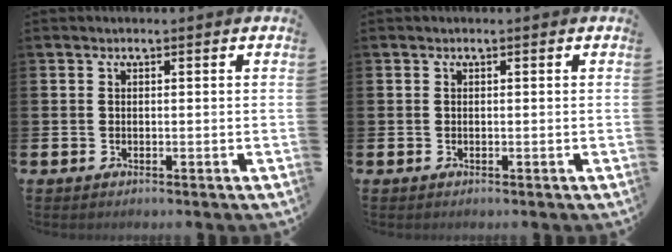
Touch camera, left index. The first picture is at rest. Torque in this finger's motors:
{"motor_torque": [-0.09, 0.05, 0.01, -0.01]}